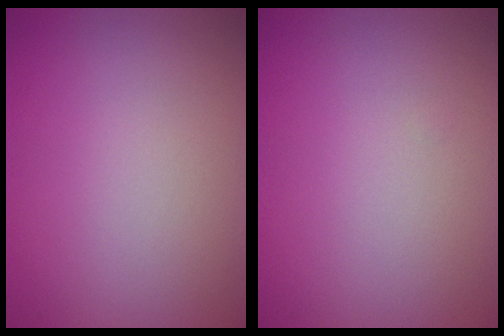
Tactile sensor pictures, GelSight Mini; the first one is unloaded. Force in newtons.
{"total": 0.0}